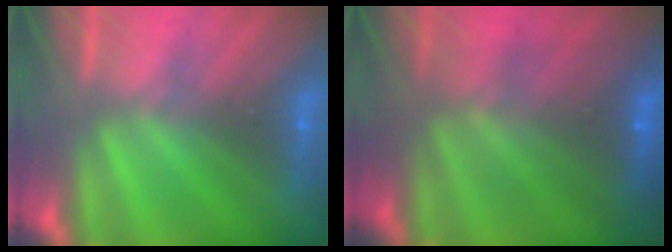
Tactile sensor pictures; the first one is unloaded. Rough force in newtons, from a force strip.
{"total": 6.9}